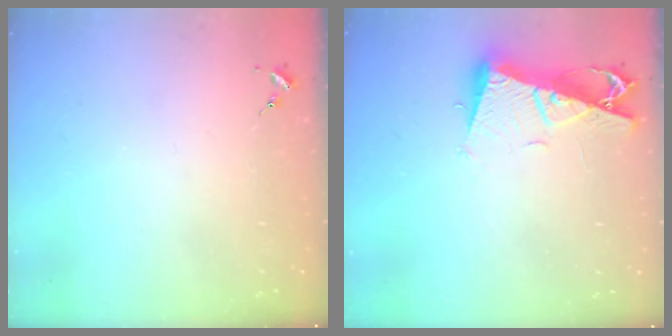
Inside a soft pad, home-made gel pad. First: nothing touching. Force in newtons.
{"total": 10.6, "press": 10.5, "slide": 1.3}